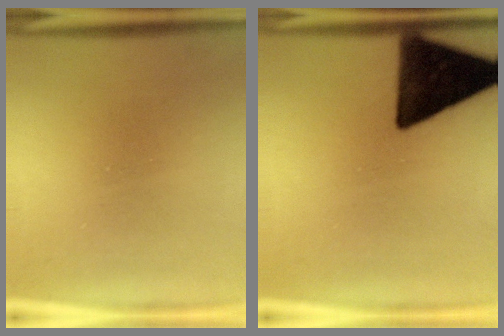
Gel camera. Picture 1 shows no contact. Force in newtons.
{"total": 16.0}